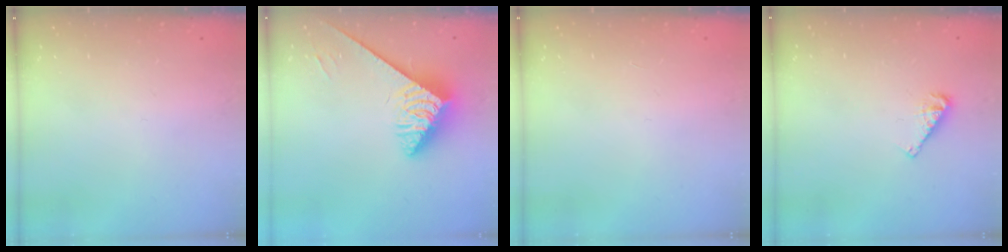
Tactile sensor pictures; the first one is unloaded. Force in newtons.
{"total": 3.7, "press": 3.7, "slide": 0.6}
{"total": 0.0}
{"total": 5.4, "press": 5.4, "slide": 0.5}